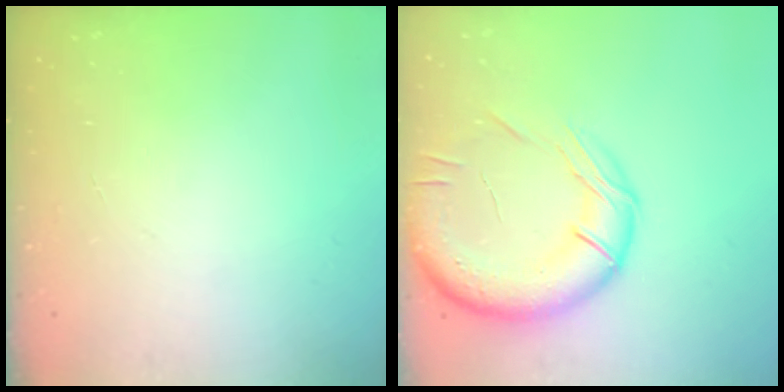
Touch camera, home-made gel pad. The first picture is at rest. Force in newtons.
{"total": 19.3, "press": 19.1, "slide": 2.8}